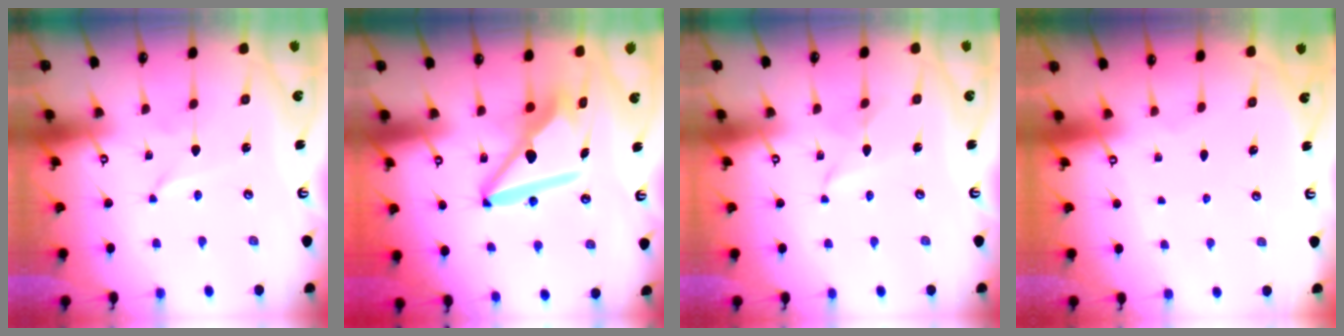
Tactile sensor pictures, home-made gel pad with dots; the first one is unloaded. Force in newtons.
{"total": 13.2, "press": 13.1, "slide": 1.5}
{"total": 1.7, "press": 1.6, "slide": 0.2}
{"total": 0.0}